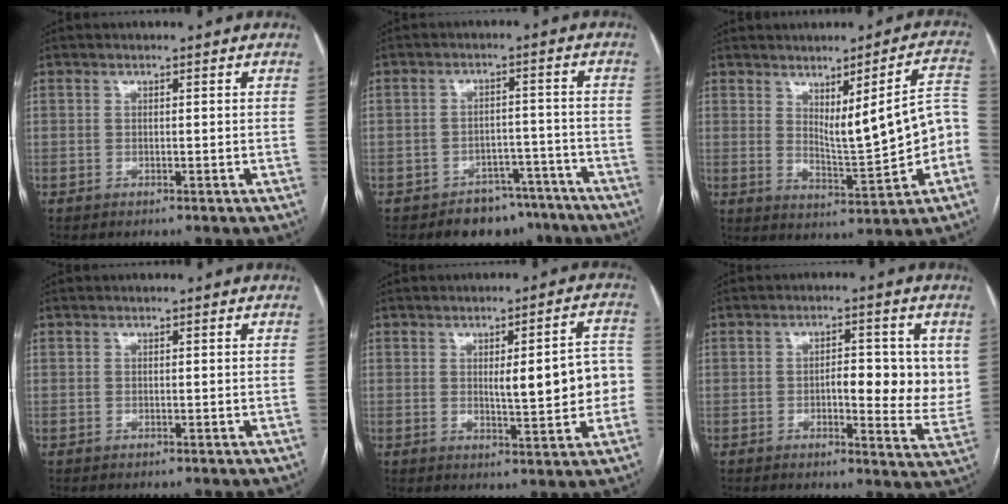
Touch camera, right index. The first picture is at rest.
{"total": 7.2, "force": [-5.6, 4.5, 0.9], "torque": [0.017, 0.030, -0.078]}
{"total": 10.7, "force": [-0.3, 1.7, 10.6], "torque": [-0.139, 0.010, 0.005]}
{"total": 0.0}
{"total": 9.4, "force": [-0.2, 2.3, 9.1], "torque": [-0.114, 0.014, 0.001]}
{"total": 8.9, "force": [0.8, 3.2, 8.3], "torque": [-0.097, -0.001, 0.007]}